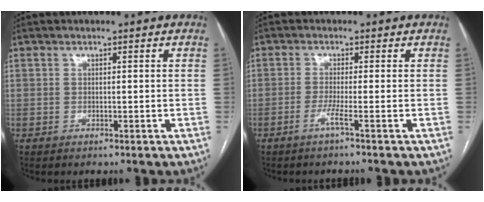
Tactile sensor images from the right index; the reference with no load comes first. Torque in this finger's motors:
{"motor_torque": [-0.09, -0.18, 0.12, 0.06]}